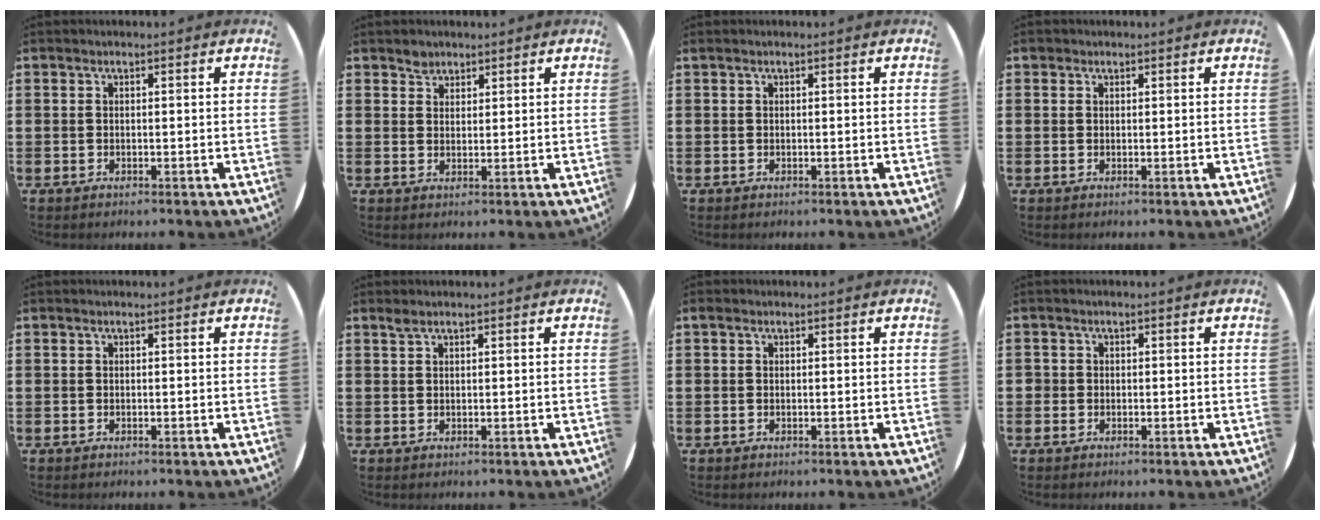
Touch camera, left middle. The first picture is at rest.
{"total": 2.0, "force": [1.7, 1.0, 0.0], "torque": [0.006, -0.002, 0.033]}
{"total": 0.0}
{"total": 0.6, "force": [0.5, 0.4, 0.0], "torque": [0.008, 0.000, 0.008]}
{"total": 0.0}
{"total": 0.8, "force": [0.7, 0.1, 0.4], "torque": [-0.008, 0.001, 0.014]}
{"total": 0.0}
{"total": 0.7, "force": [0.0, 0.7, -0.1], "torque": [0.010, 0.005, -0.003]}